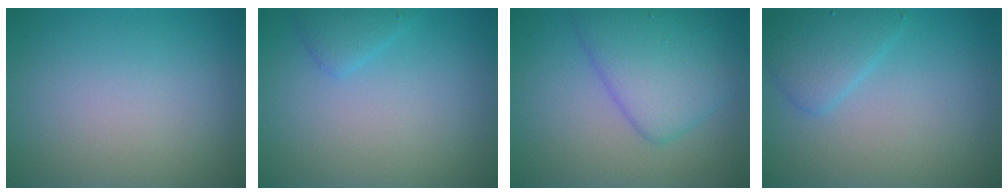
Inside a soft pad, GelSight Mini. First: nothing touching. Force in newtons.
{"total": 1.5, "press": 1.5, "slide": 0.2}
{"total": 5.5, "press": 5.5, "slide": 0.2}
{"total": 2.8, "press": 2.8, "slide": 0.1}